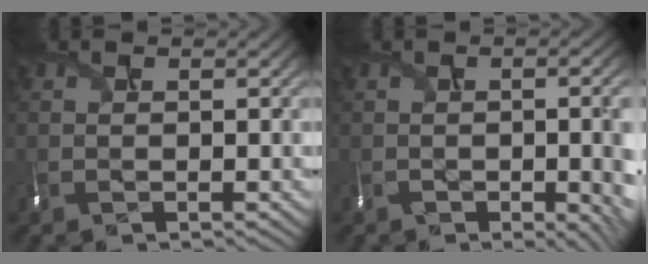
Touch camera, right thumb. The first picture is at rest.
{"total": 9.2, "force": [-2.4, 3.5, 8.2], "torque": [-0.082, -0.014, -0.020]}